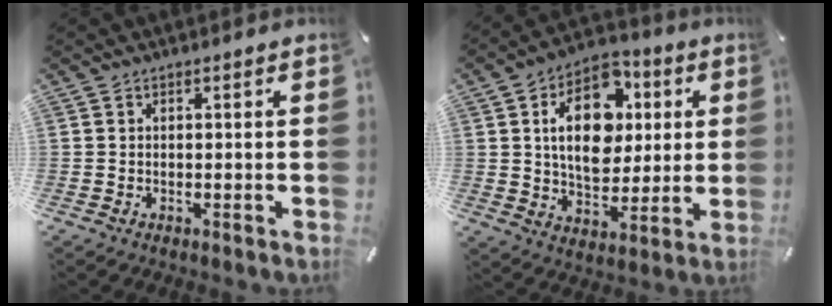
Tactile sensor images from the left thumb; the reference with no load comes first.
{"total": 17.1, "force": [4.0, 11.9, 11.6], "torque": [-0.191, 0.002, 0.070]}